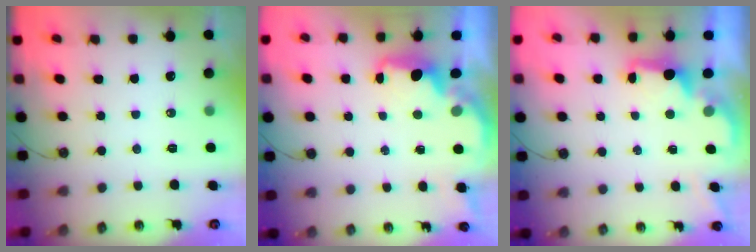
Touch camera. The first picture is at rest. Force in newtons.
{"total": 2.0, "press": 1.9, "slide": 0.8}
{"total": 2.1, "press": 1.9, "slide": 0.8}